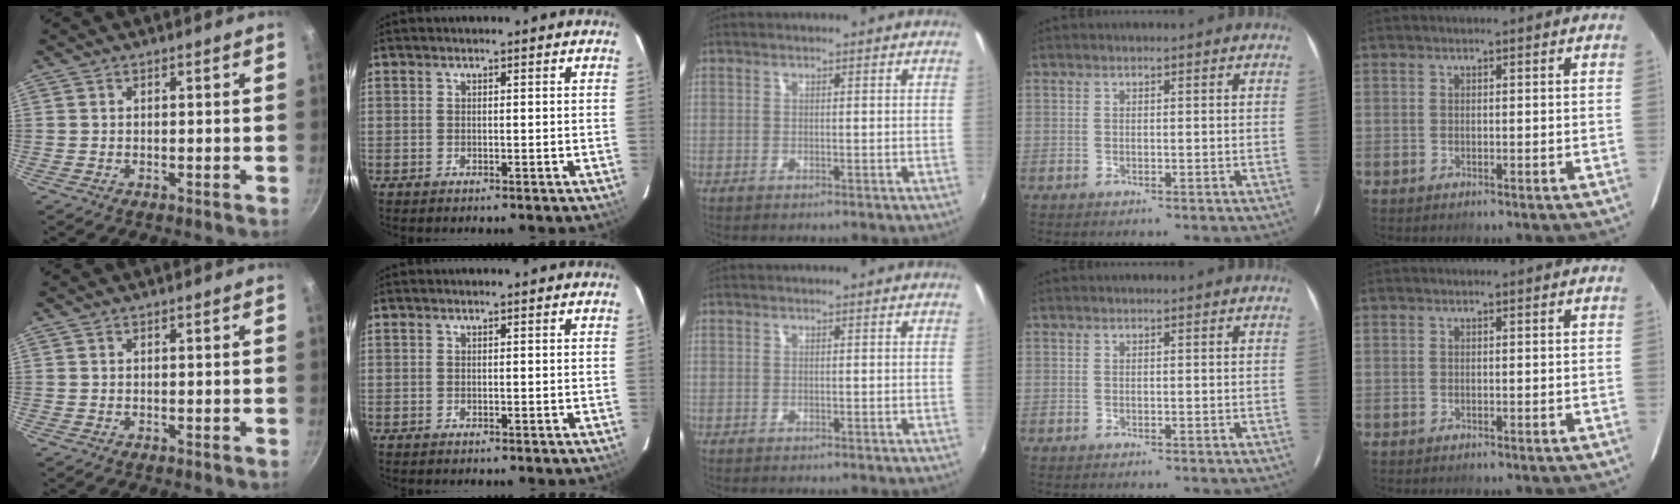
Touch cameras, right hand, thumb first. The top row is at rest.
{}